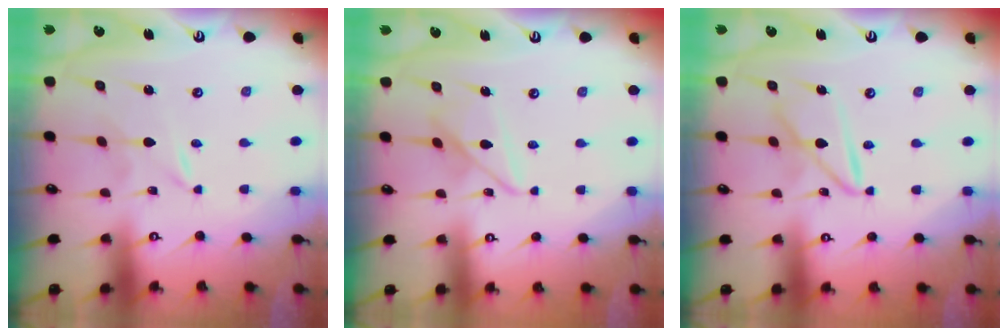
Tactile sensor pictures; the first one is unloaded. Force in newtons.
{"total": 9.9, "press": 9.8, "slide": 0.8}
{"total": 9.8, "press": 9.8, "slide": 0.9}